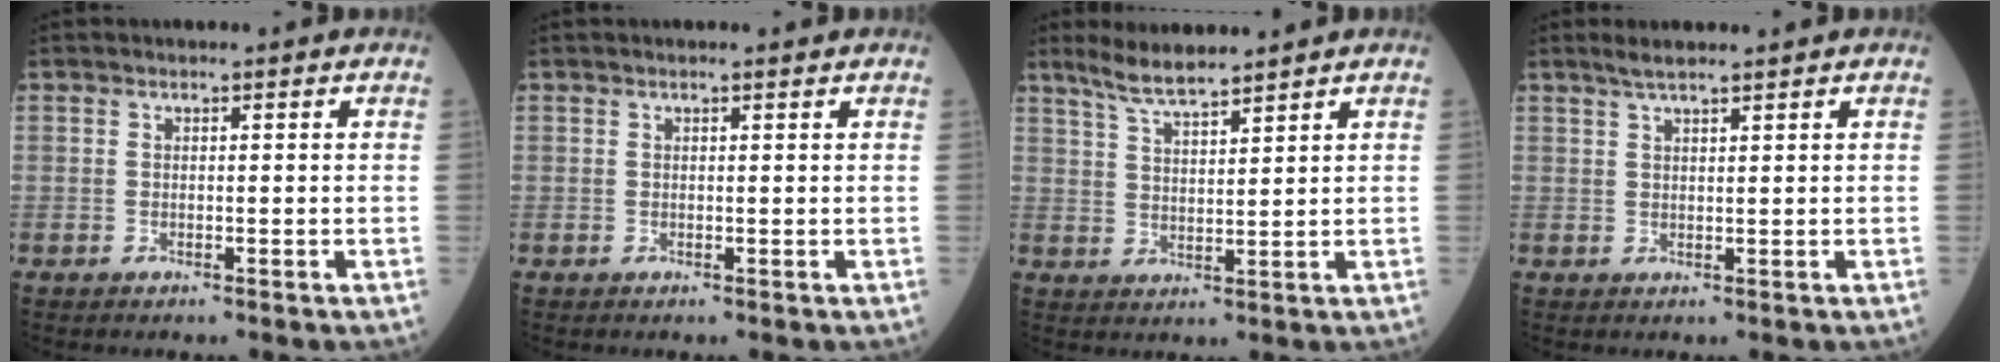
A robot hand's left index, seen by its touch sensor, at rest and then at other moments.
{"total": 1.1, "force": [1.0, 0.0, 0.5], "torque": [-0.010, 0.007, 0.016]}
{"total": 5.8, "force": [5.1, 0.4, 2.7], "torque": [-0.065, 0.006, 0.105]}
{"total": 3.6, "force": [3.0, 0.2, 2.0], "torque": [-0.039, 0.017, 0.056]}